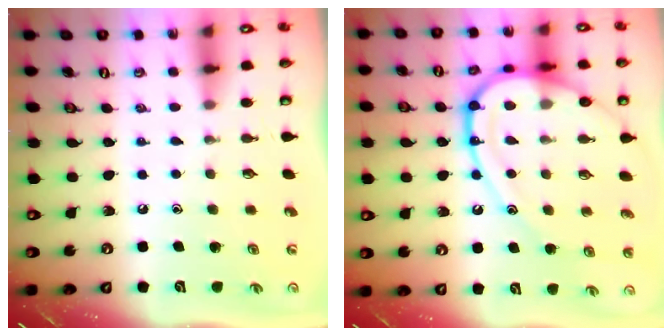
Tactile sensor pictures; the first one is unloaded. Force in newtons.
{"total": 16.5, "press": 16.5, "slide": 0.8}